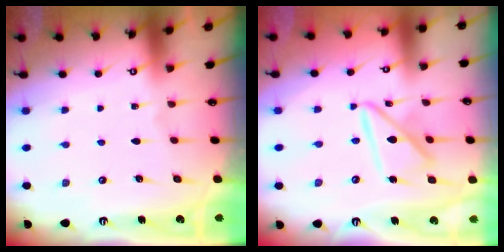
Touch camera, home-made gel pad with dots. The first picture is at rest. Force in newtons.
{"total": 14.2, "press": 14.1, "slide": 1.5}